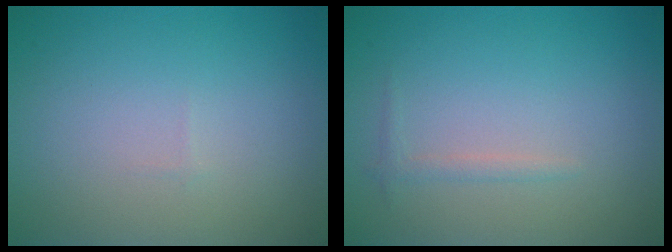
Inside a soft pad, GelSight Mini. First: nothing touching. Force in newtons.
{"total": 0.9, "press": 0.9, "slide": 0.1}